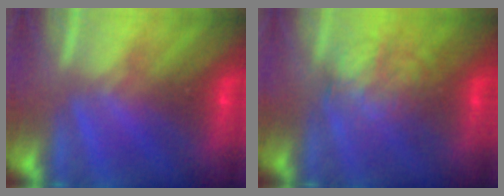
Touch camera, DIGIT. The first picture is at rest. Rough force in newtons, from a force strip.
{"total": 2.1}